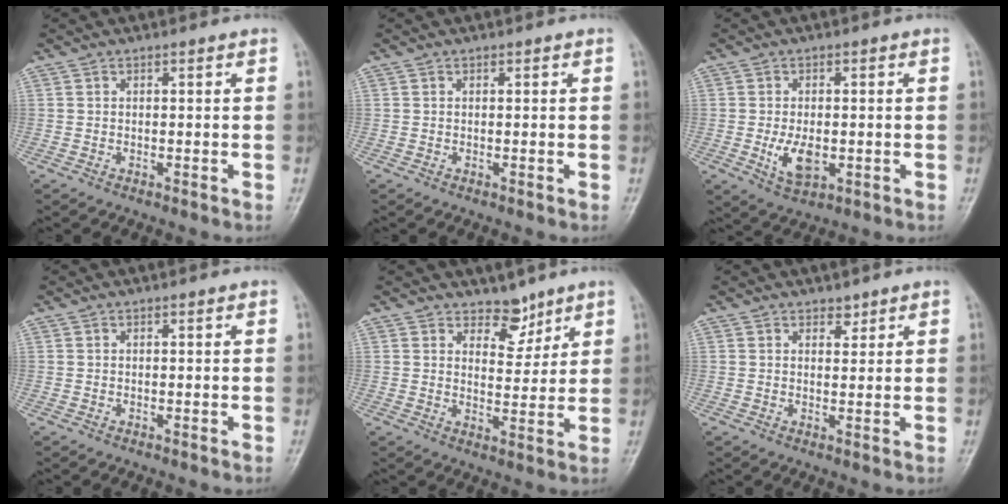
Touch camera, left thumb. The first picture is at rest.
{"total": 0.0}
{"total": 5.6, "force": [-1.1, 3.2, 4.5], "torque": [-0.076, -0.006, -0.015]}
{"total": 0.0}
{"total": 4.9, "force": [3.8, 2.7, 1.4], "torque": [0.007, -0.031, 0.063]}
{"total": 1.8, "force": [1.4, 1.0, 0.5], "torque": [0.007, -0.010, 0.019]}